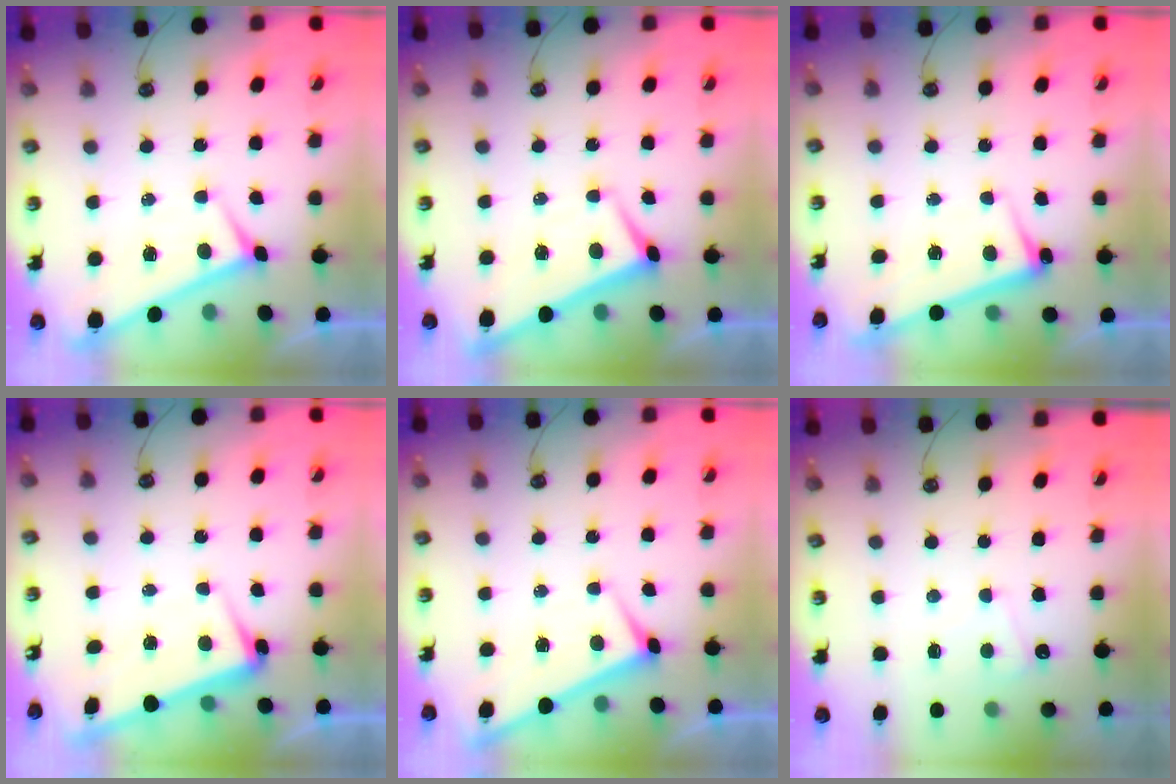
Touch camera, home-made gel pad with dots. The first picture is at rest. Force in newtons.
{"total": 2.7, "press": 2.6, "slide": 0.3}
{"total": 2.5, "press": 2.4, "slide": 0.6}
{"total": 2.9, "press": 2.8, "slide": 1.0}
{"total": 1.9, "press": 1.9, "slide": 0.2}
{"total": 1.1, "press": 1.0, "slide": 0.4}